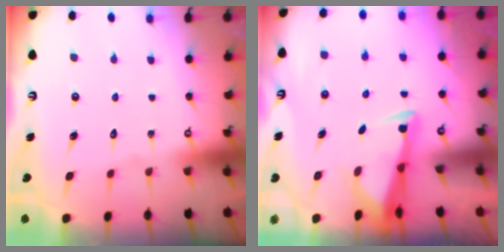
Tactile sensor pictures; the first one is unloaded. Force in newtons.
{"total": 3.0, "press": 2.8, "slide": 0.9}